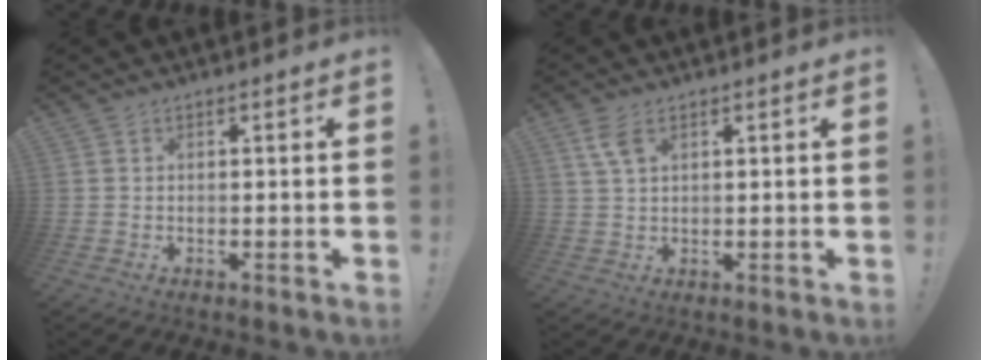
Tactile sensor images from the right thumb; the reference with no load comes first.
{"total": 4.8, "force": [2.4, 2.2, 3.5], "torque": [-0.067, -0.004, 0.045]}